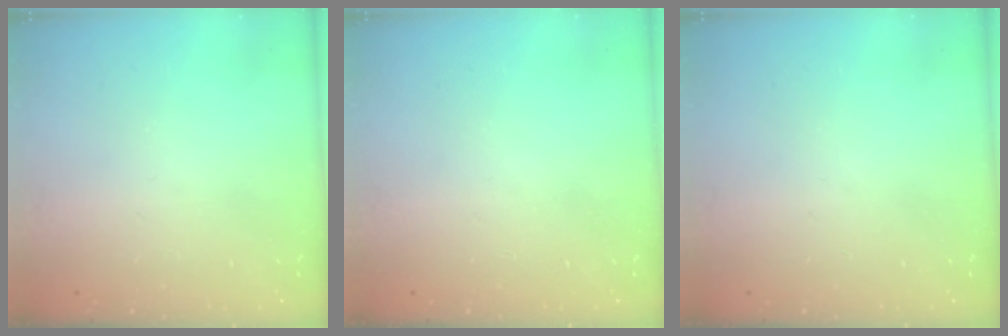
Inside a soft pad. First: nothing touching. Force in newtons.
{"total": 0.0}
{"total": 0.0}